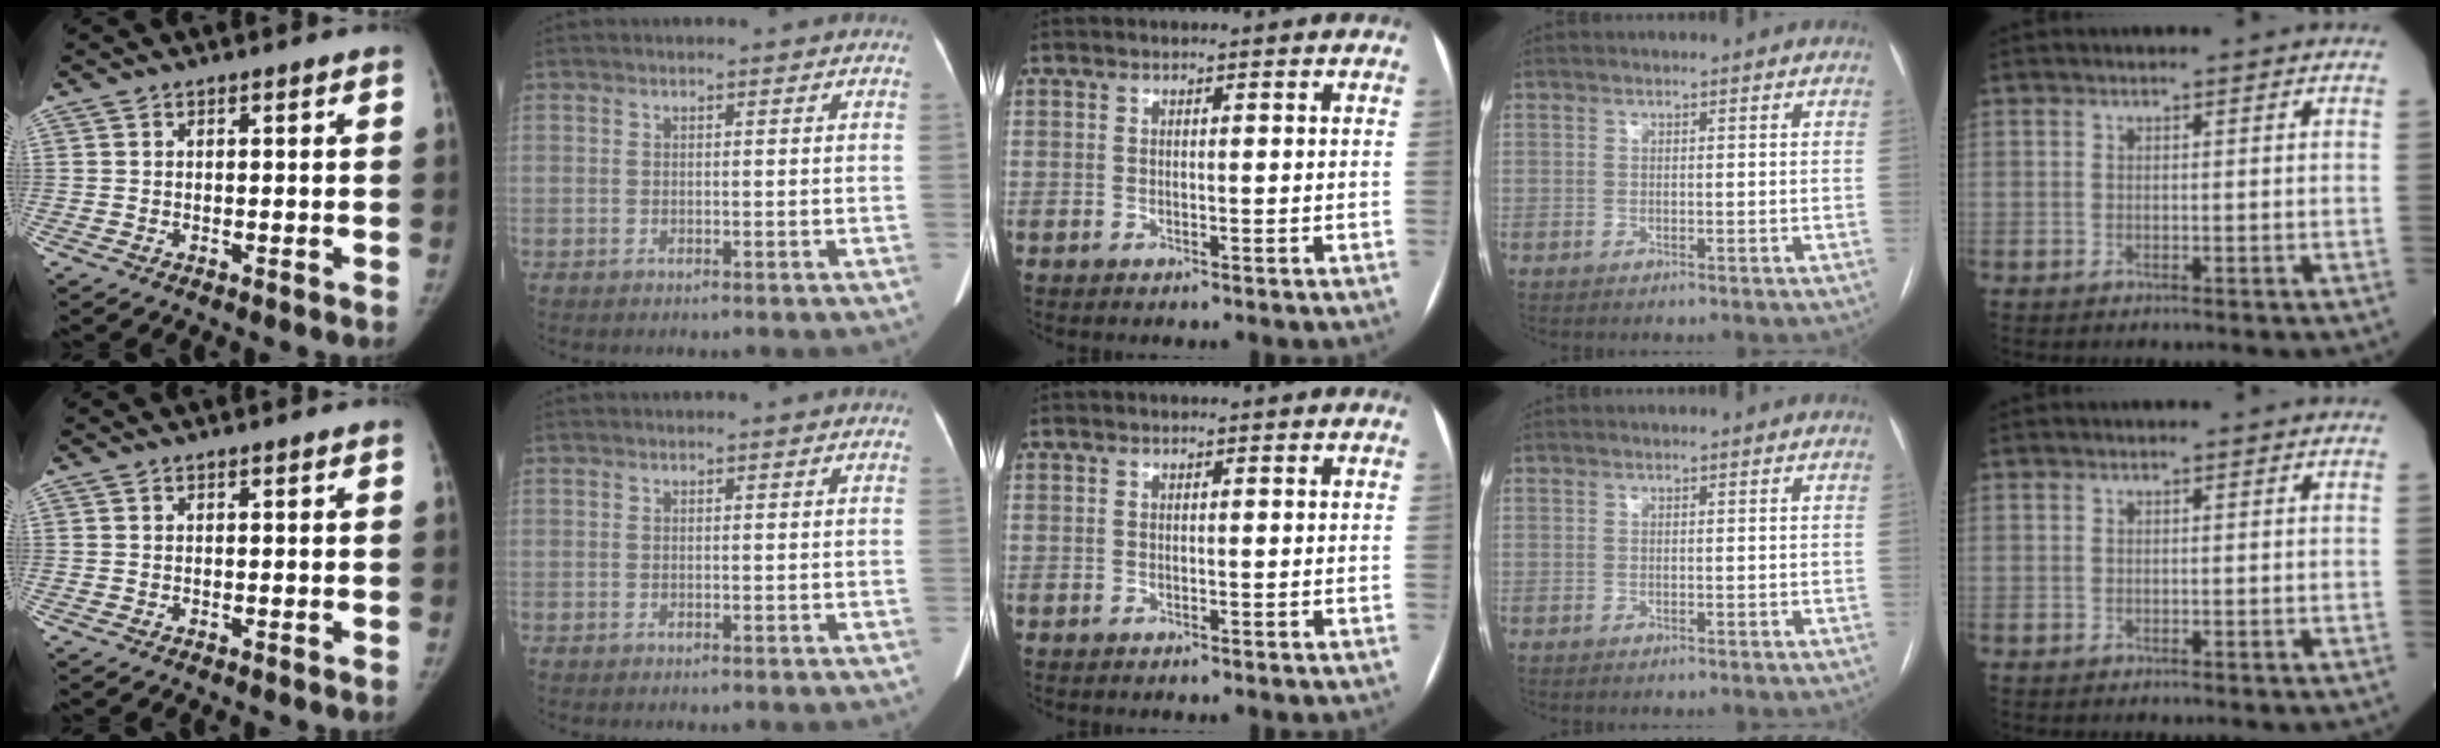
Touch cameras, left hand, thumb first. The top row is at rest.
{}